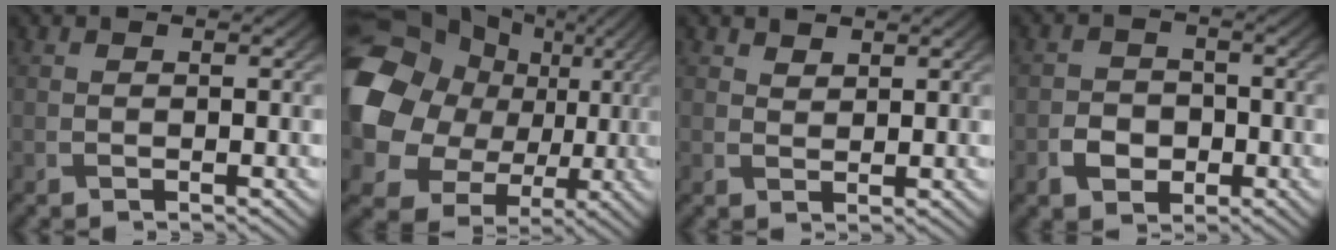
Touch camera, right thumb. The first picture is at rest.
{"total": 18.3, "force": [2.3, 15.0, 10.1], "torque": [-0.242, -0.005, 0.053]}
{"total": 1.8, "force": [1.4, 1.0, 0.6], "torque": [-0.013, -0.002, 0.029]}
{"total": 3.8, "force": [-1.5, 2.9, 1.9], "torque": [-0.032, -0.003, -0.028]}